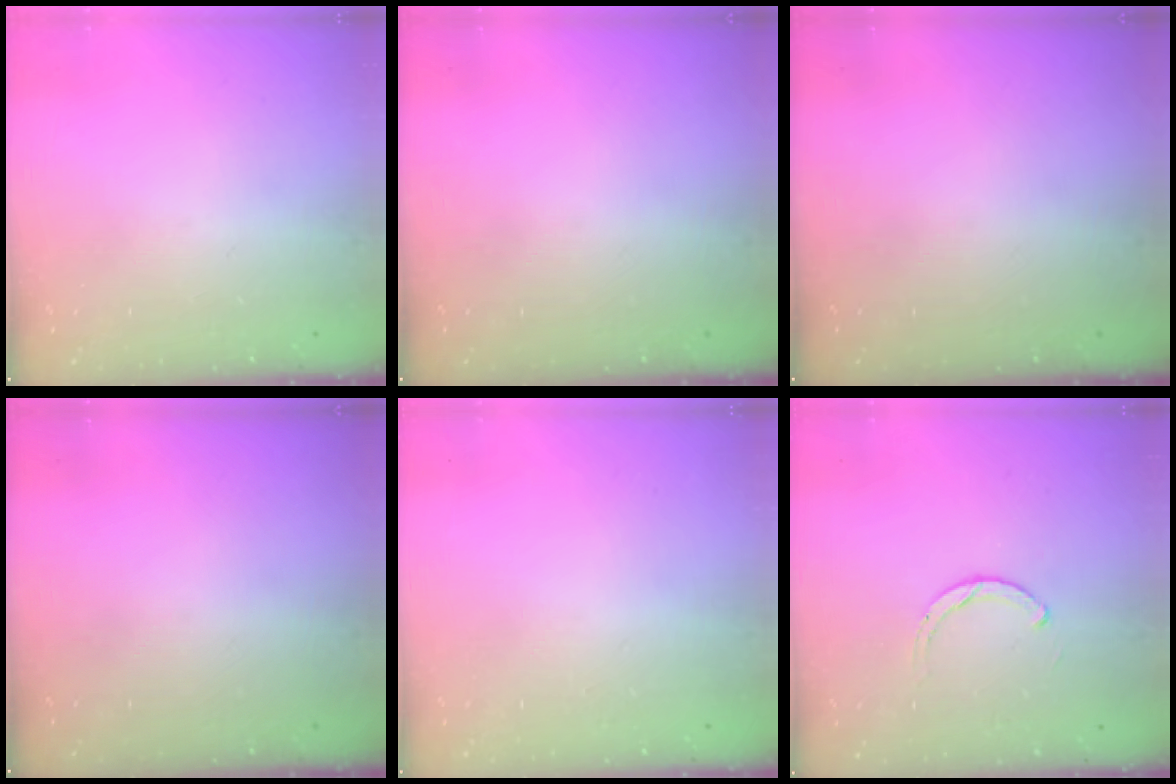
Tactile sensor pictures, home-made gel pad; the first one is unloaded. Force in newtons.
{"total": 0.0}
{"total": 0.0}
{"total": 0.0}
{"total": 2.6, "press": 2.6, "slide": 0.2}
{"total": 1.9, "press": 1.9, "slide": 0.2}